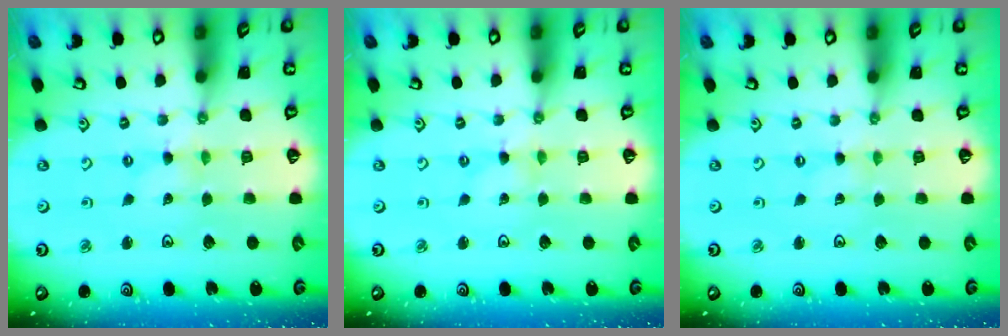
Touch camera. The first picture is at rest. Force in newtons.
{"total": 0.0}
{"total": 0.0}